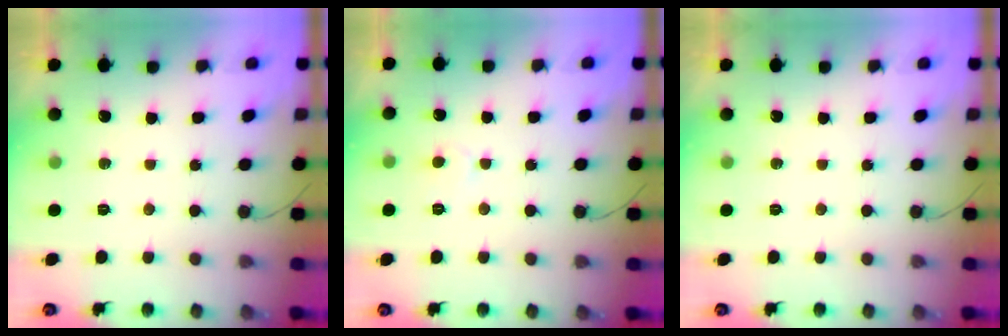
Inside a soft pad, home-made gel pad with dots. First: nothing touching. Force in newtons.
{"total": 3.9, "press": 3.9, "slide": 0.4}
{"total": 0.0}